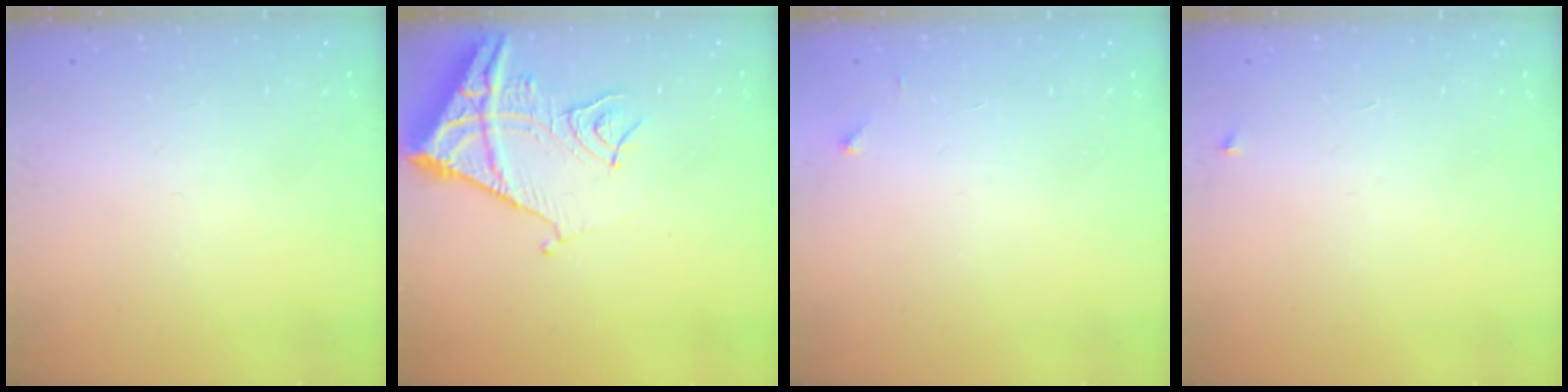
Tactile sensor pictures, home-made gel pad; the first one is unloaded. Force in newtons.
{"total": 12.8, "press": 12.7, "slide": 1.6}
{"total": 2.0, "press": 2.0, "slide": 0.2}
{"total": 2.5, "press": 2.4, "slide": 0.4}